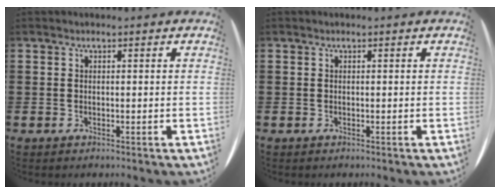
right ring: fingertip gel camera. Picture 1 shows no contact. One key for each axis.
{"total": 0.0}